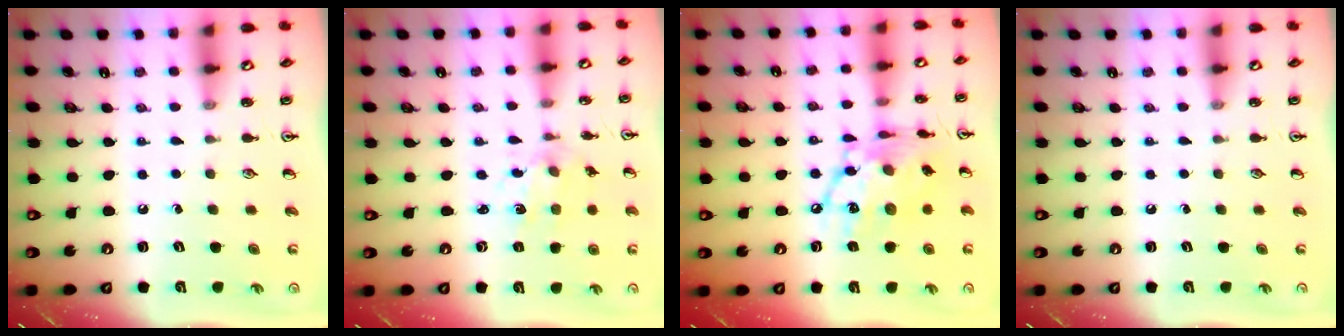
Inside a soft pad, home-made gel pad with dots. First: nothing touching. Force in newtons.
{"total": 2.9, "press": 2.8, "slide": 0.9}
{"total": 16.5, "press": 16.5, "slide": 1.5}
{"total": 0.0}